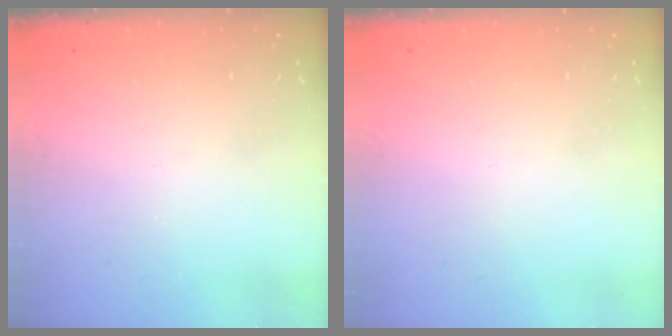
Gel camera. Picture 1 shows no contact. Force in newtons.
{"total": 1.6, "press": 1.6, "slide": 0.1}